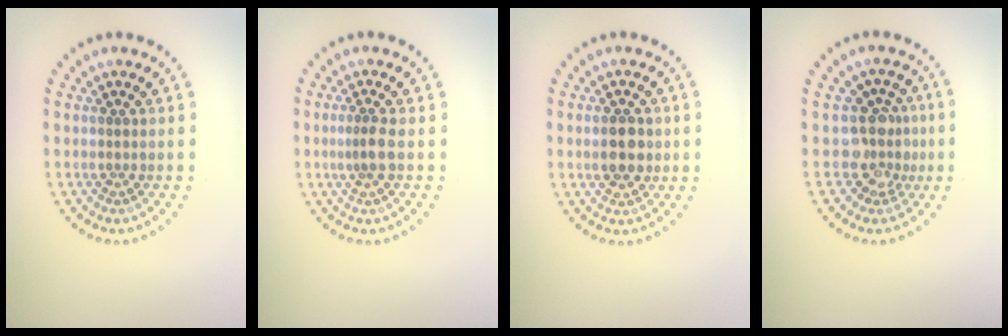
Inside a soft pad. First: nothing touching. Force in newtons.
{"total": 1.9, "press": 1.5, "slide": 1.1}
{"total": 2.9, "press": 2.9, "slide": 0.1}
{"total": 3.3, "press": 2.5, "slide": 2.1}